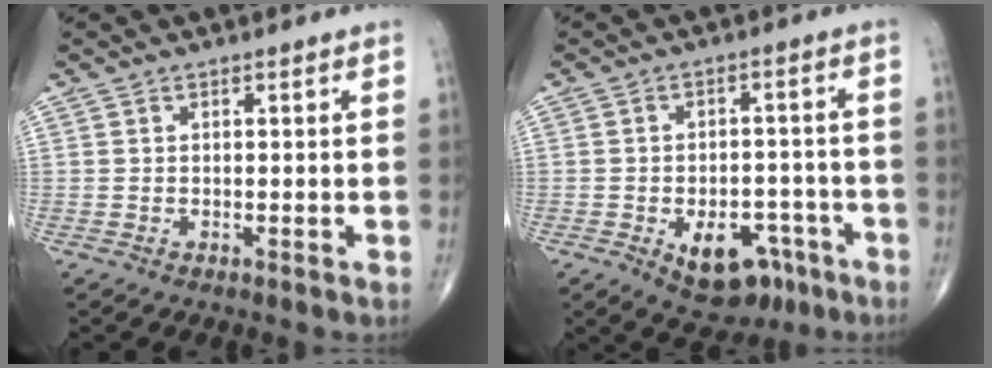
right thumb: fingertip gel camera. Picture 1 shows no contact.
{"total": 11.0, "force": [-5.4, 6.8, 6.9], "torque": [-0.067, 0.033, -0.066]}